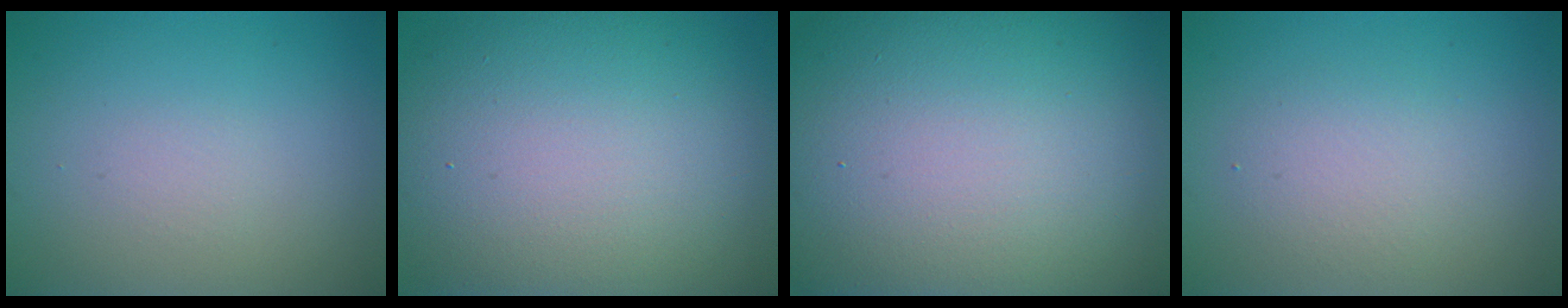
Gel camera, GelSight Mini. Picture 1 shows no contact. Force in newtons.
{"total": 16.0, "press": 15.9, "slide": 0.8}
{"total": 23.7, "press": 23.6, "slide": 1.3}
{"total": 2.3, "press": 2.3, "slide": 0.0}